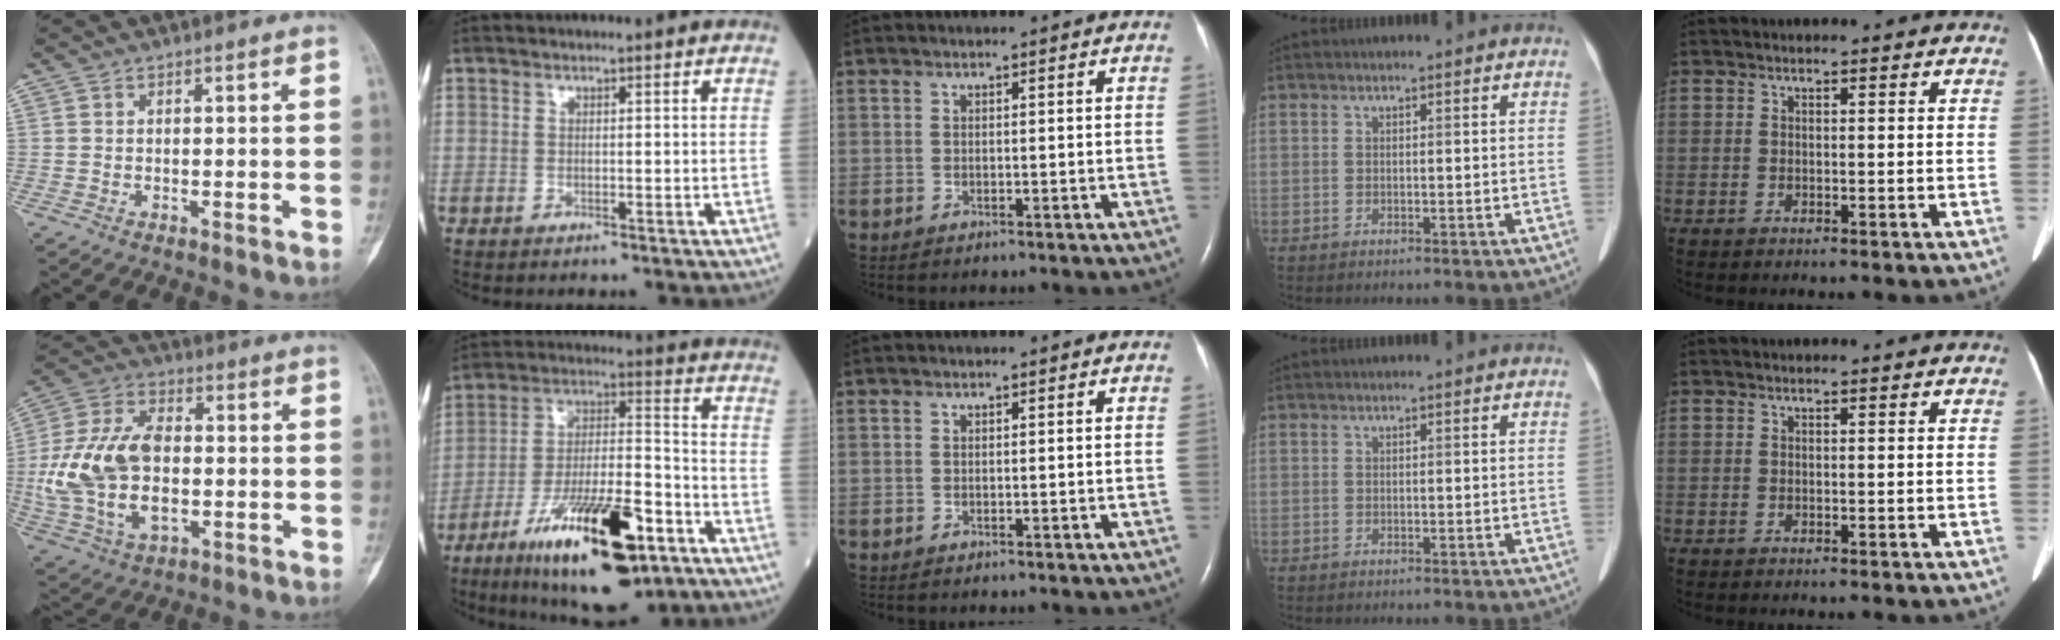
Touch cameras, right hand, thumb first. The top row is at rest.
{"thumb": {"total": 19.2, "force": [-0.9, 11.4, 15.5], "torque": [-0.316, 0.010, -0.011]}, "index": {"total": 20.8, "force": [-11.4, 5.1, 16.7], "torque": [-0.280, -0.020, -0.184]}}